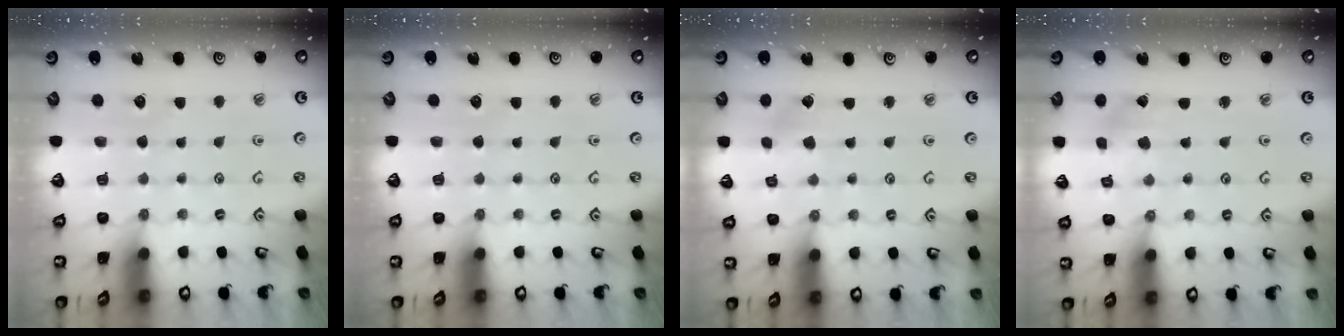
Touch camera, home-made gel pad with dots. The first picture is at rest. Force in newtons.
{"total": 0.0}
{"total": 1.9, "press": 1.9, "slide": 0.2}
{"total": 0.8, "press": 0.7, "slide": 0.3}